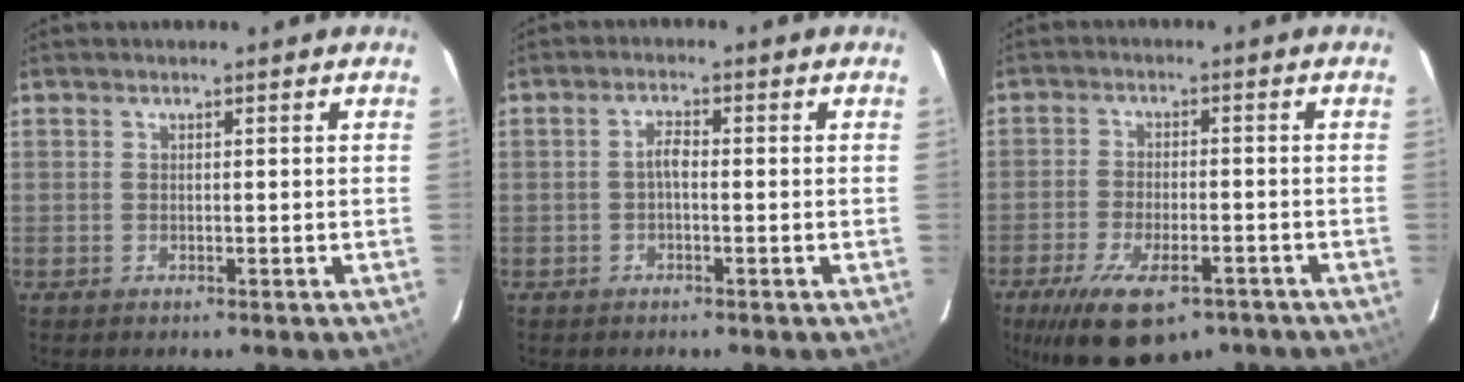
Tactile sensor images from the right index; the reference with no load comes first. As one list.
[{"total": 2.0, "force": [-0.5, 0.8, 1.8], "torque": [-0.036, 0.009, -0.011]}, {"total": 15.2, "force": [-9.8, 6.3, 9.8], "torque": [-0.200, -0.033, -0.153]}]